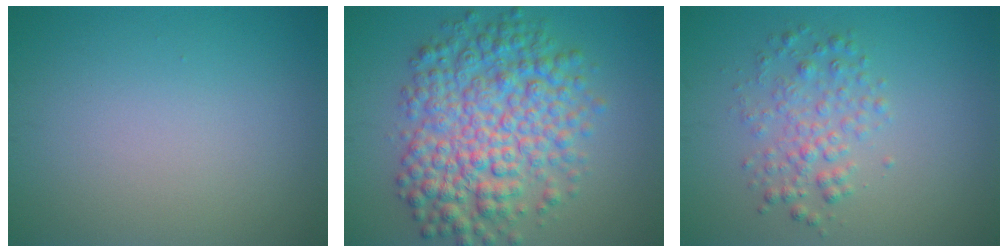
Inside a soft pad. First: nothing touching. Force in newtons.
{"total": 8.6, "press": 8.6, "slide": 0.1}
{"total": 2.8, "press": 2.8, "slide": 0.0}